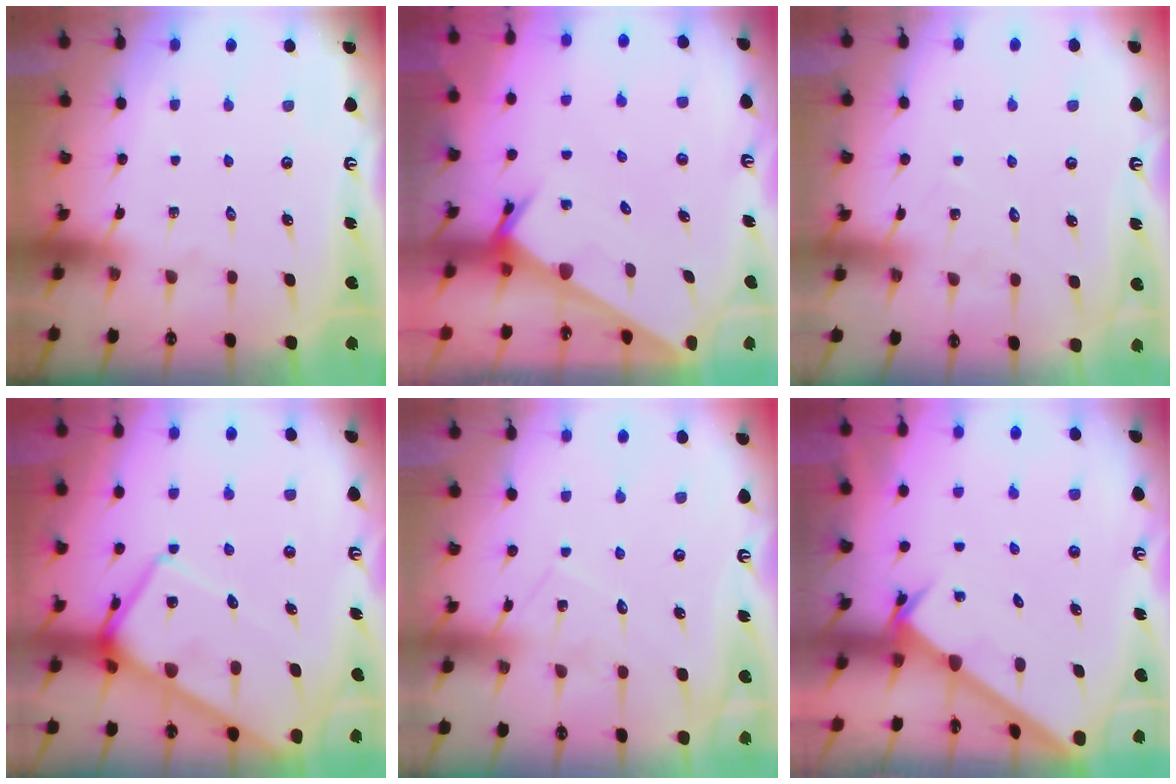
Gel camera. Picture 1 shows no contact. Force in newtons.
{"total": 2.5, "press": 2.5, "slide": 0.1}
{"total": 5.2, "press": 5.2, "slide": 0.4}
{"total": 15.3, "press": 15.2, "slide": 1.7}
{"total": 7.8, "press": 7.8, "slide": 0.6}
{"total": 2.2, "press": 2.2, "slide": 0.2}